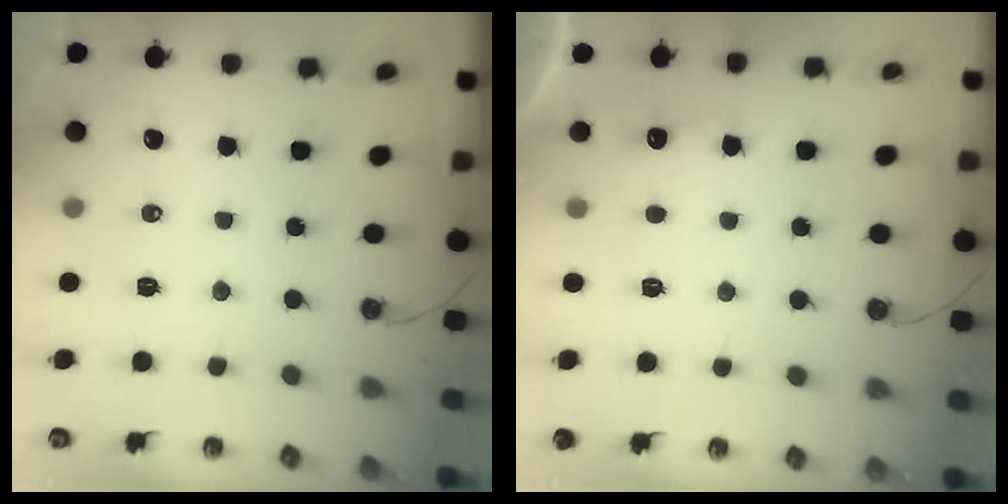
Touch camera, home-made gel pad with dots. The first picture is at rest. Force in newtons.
{"total": 2.6, "press": 2.4, "slide": 0.9}